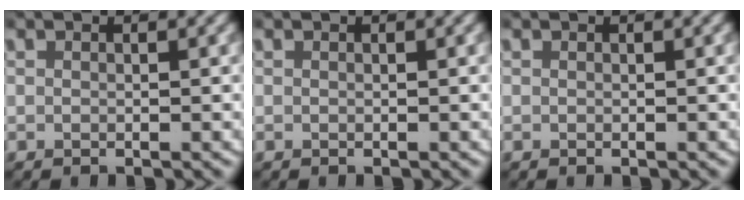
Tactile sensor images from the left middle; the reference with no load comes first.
{"total": 0.0}
{"total": 0.0}